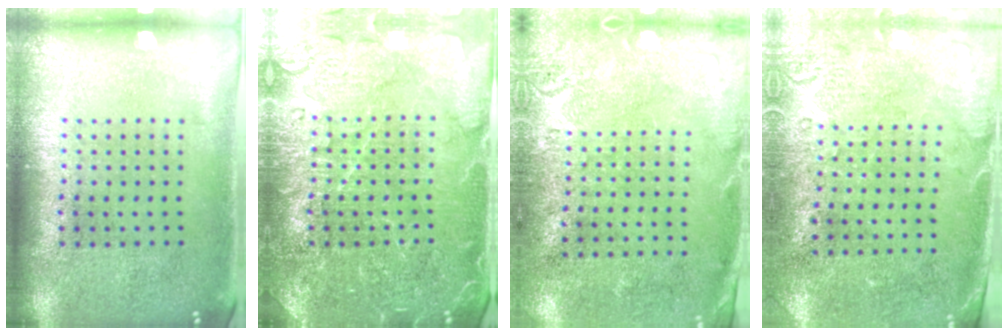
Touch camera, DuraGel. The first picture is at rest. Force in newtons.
{"total": 4.4, "press": 4.3, "slide": 1.0}
{"total": 2.6, "press": 2.2, "slide": 1.4}
{"total": 2.7, "press": 2.3, "slide": 1.4}